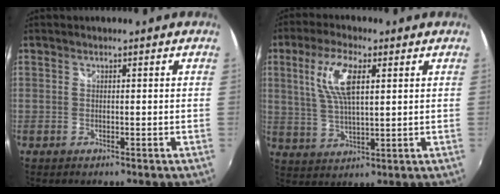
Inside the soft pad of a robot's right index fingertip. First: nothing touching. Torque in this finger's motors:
{"motor_torque": [0.96, 0.19, 0.69, 0.17]}